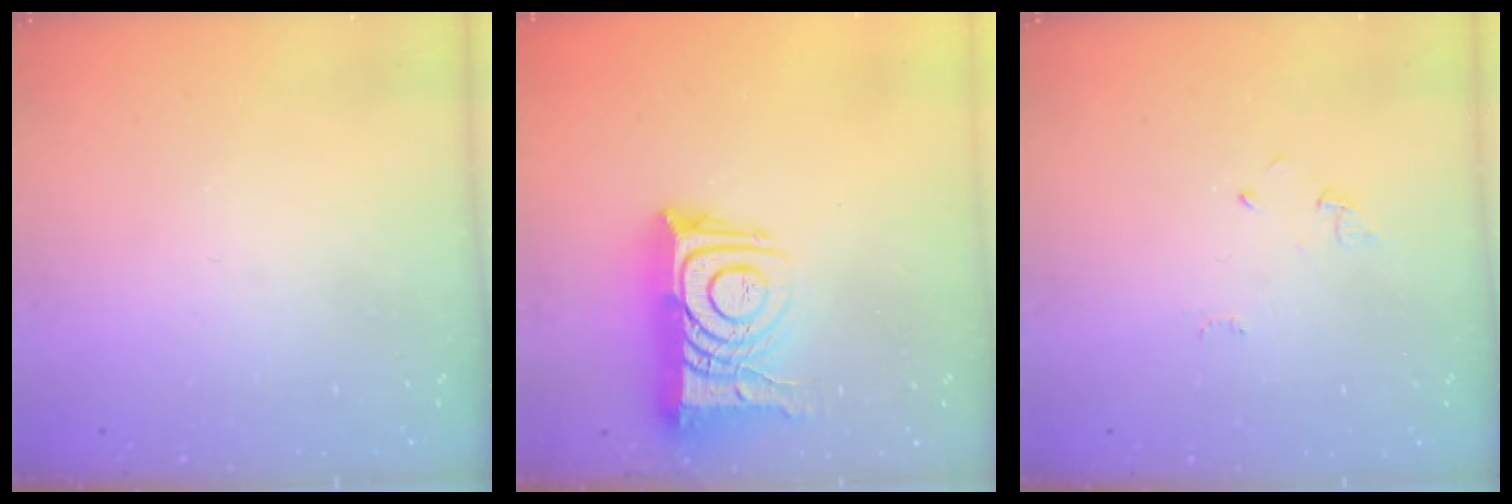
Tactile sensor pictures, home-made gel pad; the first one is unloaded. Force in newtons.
{"total": 15.5, "press": 15.4, "slide": 1.5}
{"total": 2.6, "press": 2.6, "slide": 0.4}